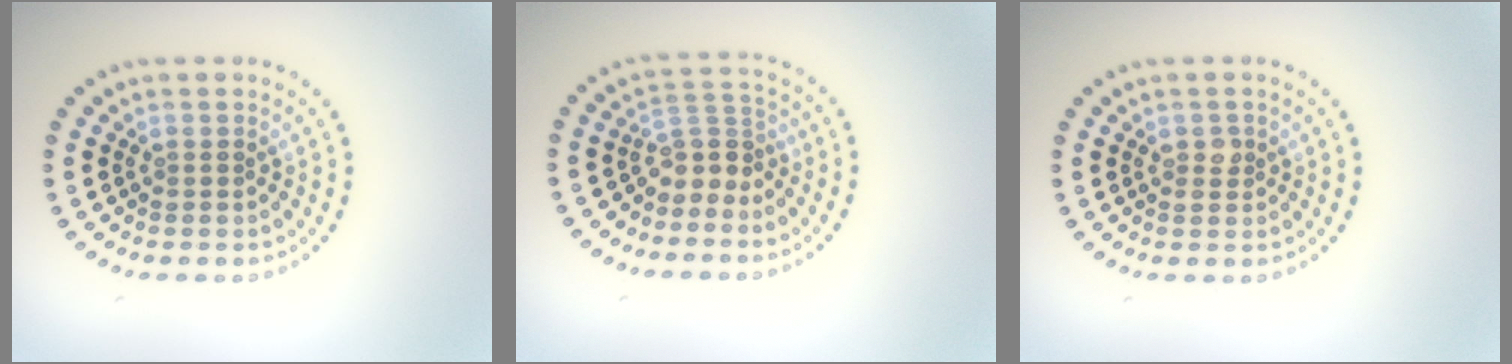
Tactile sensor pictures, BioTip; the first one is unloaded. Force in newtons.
{"total": 2.8, "press": 2.0, "slide": 1.9}
{"total": 1.1, "press": 1.1, "slide": 0.0}